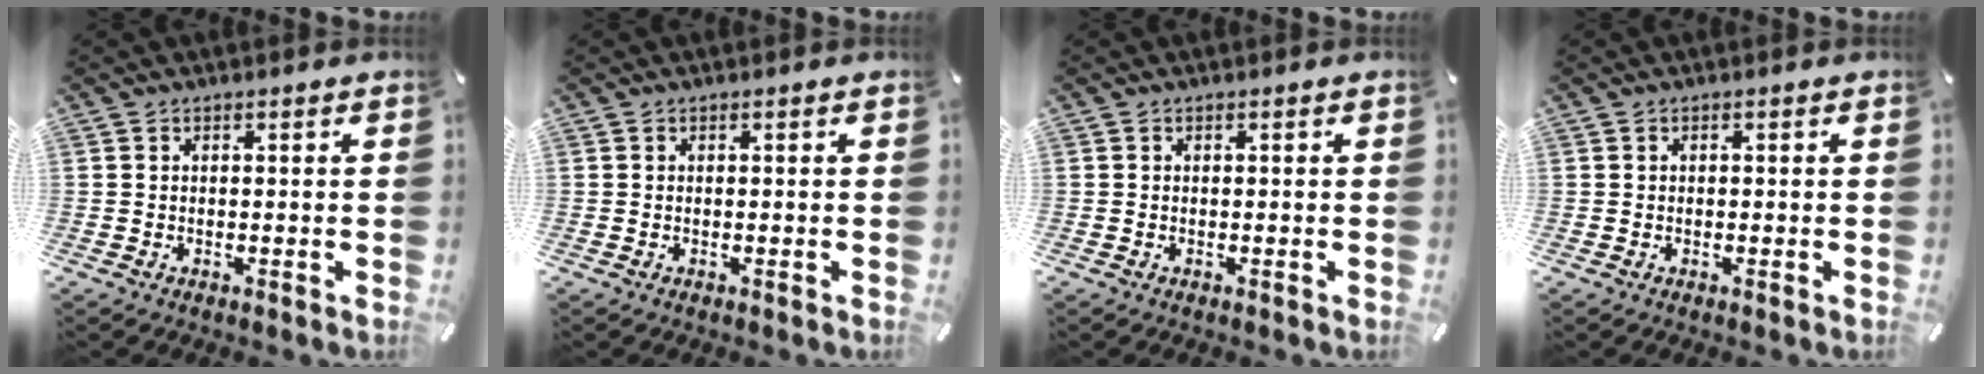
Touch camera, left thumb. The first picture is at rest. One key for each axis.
{"total": 0.0}
{"total": 0.0}
{"total": 0.0}